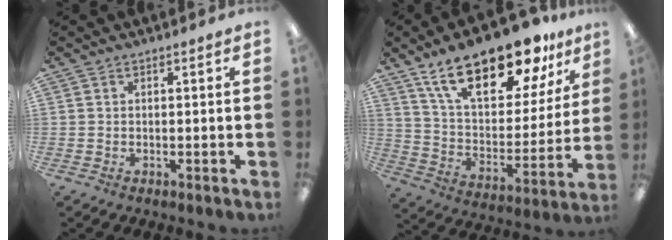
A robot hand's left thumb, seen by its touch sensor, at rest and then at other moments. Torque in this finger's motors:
{"motor_torque": [0.72, 0.97, 1.29, -1.52, 0.13]}